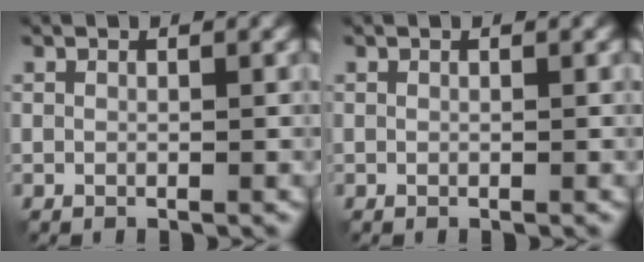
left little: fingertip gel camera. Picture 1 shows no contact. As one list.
[{"total": 0.0}]